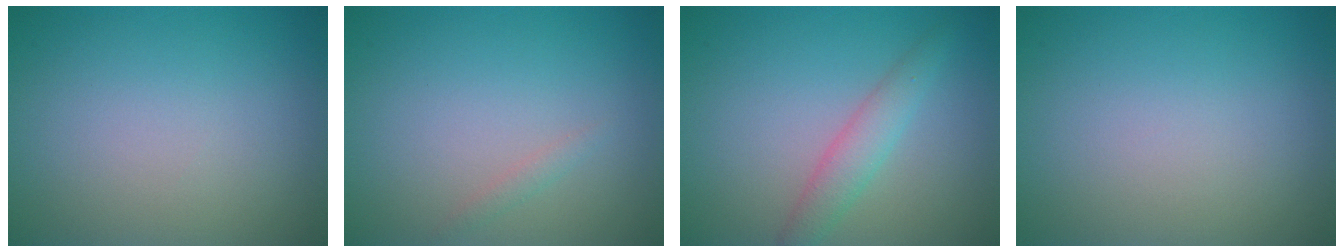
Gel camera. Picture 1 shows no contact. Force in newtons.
{"total": 0.7, "press": 0.7, "slide": 0.1}
{"total": 2.5, "press": 2.5, "slide": 0.1}
{"total": 0.0}